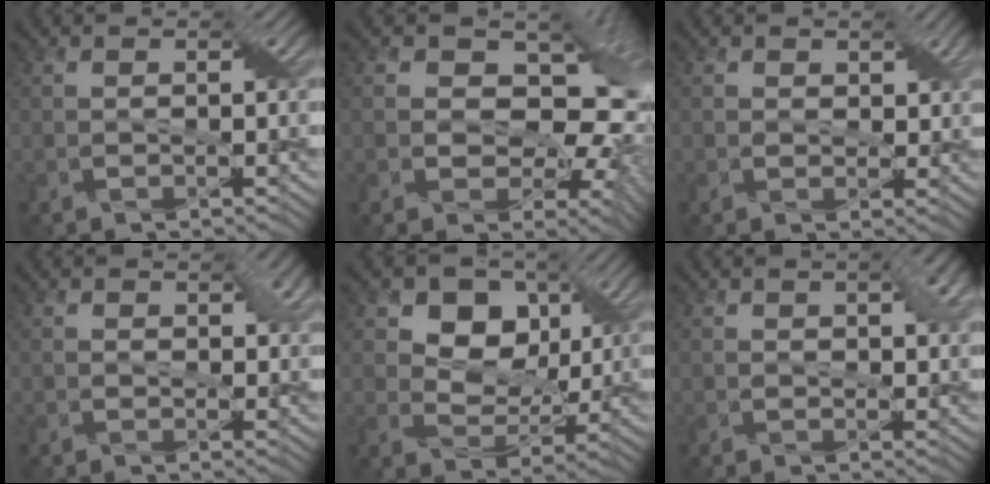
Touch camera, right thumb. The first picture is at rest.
{"total": 14.1, "force": [1.1, 9.9, 10.0], "torque": [-0.148, 0.000, 0.011]}
{"total": 2.3, "force": [1.1, 1.9, 0.9], "torque": [-0.016, 0.005, 0.006]}
{"total": 2.9, "force": [0.9, 2.2, 1.7], "torque": [-0.013, 0.008, 0.004]}
{"total": 8.6, "force": [3.8, 6.2, 4.5], "torque": [-0.098, 0.002, 0.061]}
{"total": 3.2, "force": [1.2, 1.7, 2.4], "torque": [-0.036, 0.003, 0.017]}